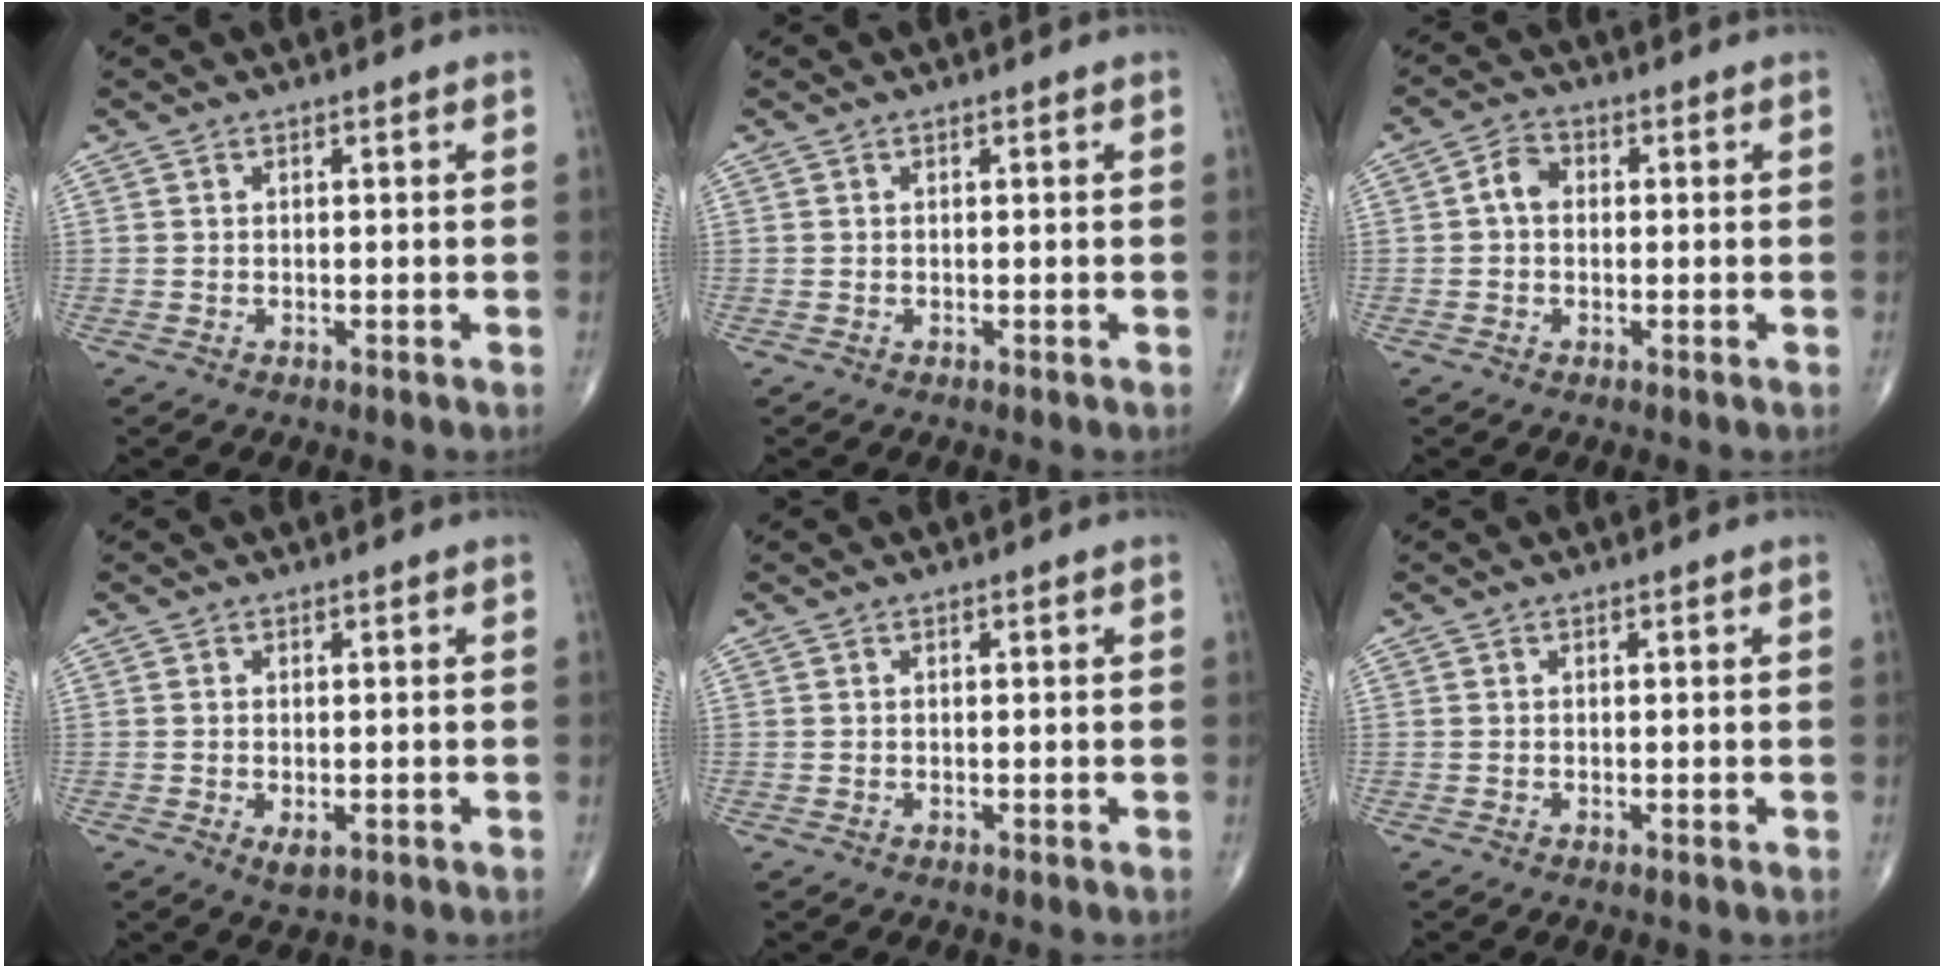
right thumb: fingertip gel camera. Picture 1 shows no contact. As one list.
[{"total": 0.0}, {"total": 3.7, "force": [0.1, 2.8, 2.4], "torque": [-0.037, 0.015, -0.007]}, {"total": 2.4, "force": [-0.8, 1.2, 1.9], "torque": [-0.026, -0.003, -0.008]}, {"total": 0.0}, {"total": 0.0}]